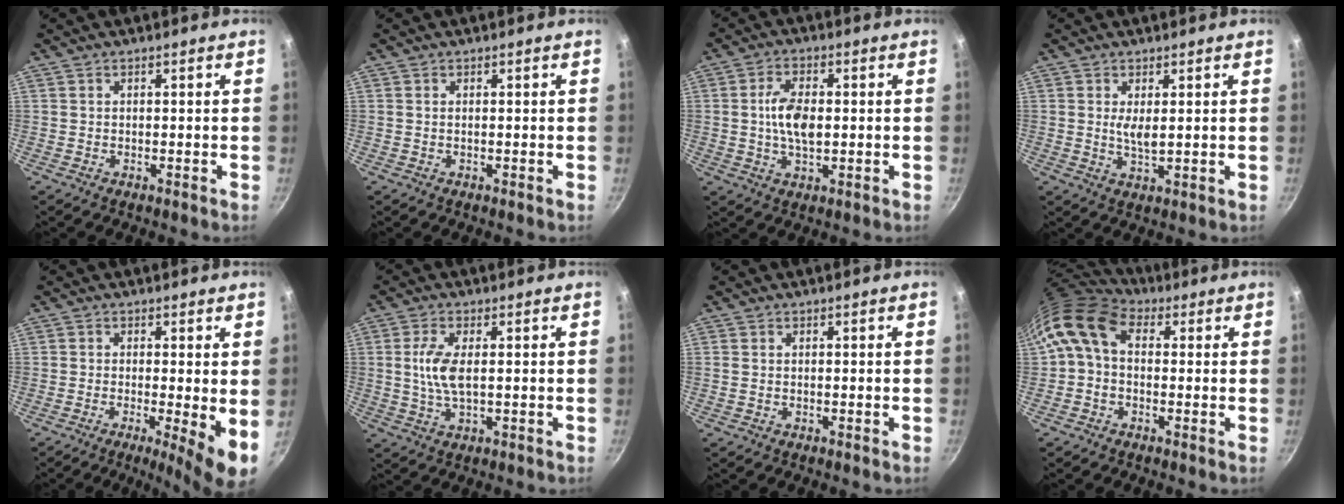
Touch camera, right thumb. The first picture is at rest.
{"total": 0.0}
{"total": 7.6, "force": [0.3, 4.0, 6.5], "torque": [-0.119, 0.009, 0.003]}
{"total": 3.3, "force": [0.8, 1.0, 3.1], "torque": [-0.058, -0.010, 0.017]}
{"total": 7.5, "force": [-1.0, 1.2, 7.4], "torque": [-0.106, -0.014, -0.014]}
{"total": 6.5, "force": [0.7, 2.6, 5.9], "torque": [-0.129, 0.002, 0.014]}
{"total": 0.7, "force": [0.0, 0.5, 0.5], "torque": [-0.011, 0.002, 0.001]}
{"total": 10.8, "force": [2.0, 7.5, 7.5], "torque": [-0.139, 0.023, 0.018]}